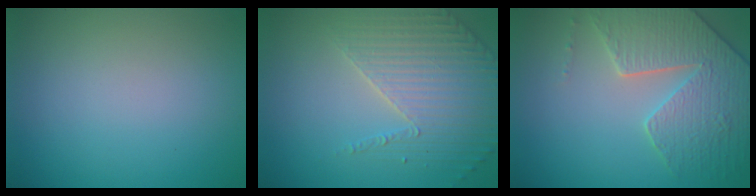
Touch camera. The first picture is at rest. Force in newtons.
{"total": 3.6, "press": 3.6, "slide": 0.7}
{"total": 5.3, "press": 5.0, "slide": 1.8}